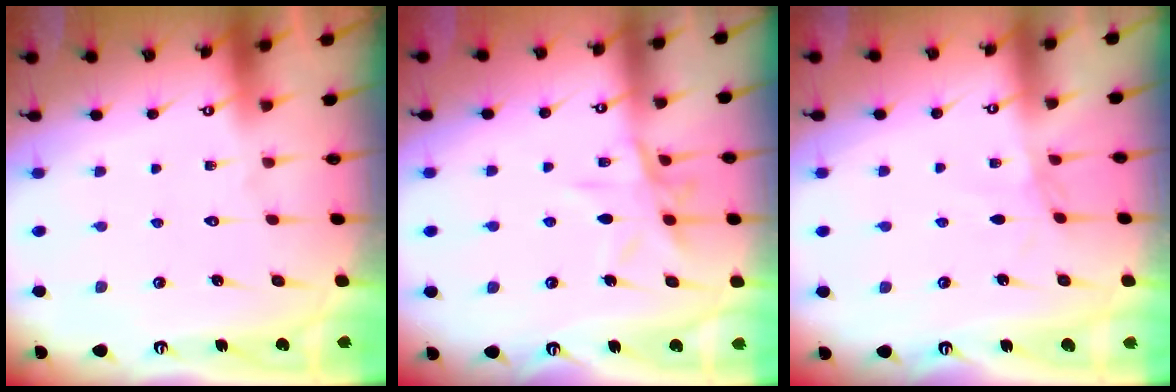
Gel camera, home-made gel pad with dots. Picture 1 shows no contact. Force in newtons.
{"total": 10.0, "press": 10.0, "slide": 0.8}
{"total": 1.4, "press": 1.3, "slide": 0.3}